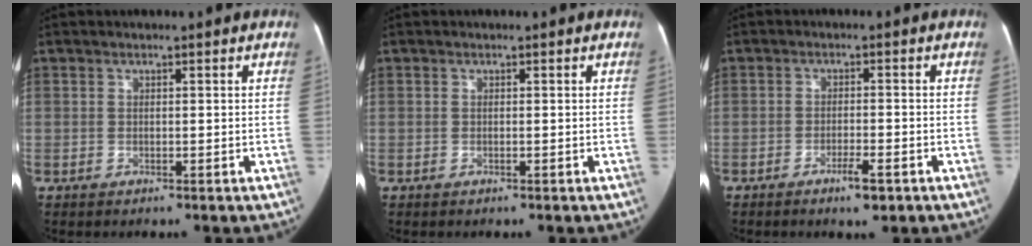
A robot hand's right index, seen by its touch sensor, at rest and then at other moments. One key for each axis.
{"total": 0.0}
{"total": 3.7, "fx": -2.2, "fy": 0.6, "fz": 2.9, "tx": -0.050, "ty": -0.002, "tz": -0.035}